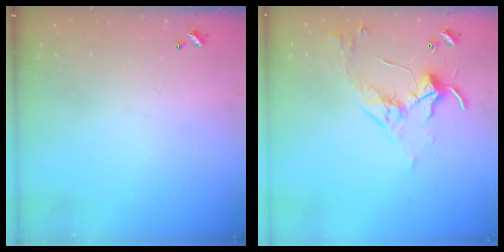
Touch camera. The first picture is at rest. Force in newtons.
{"total": 3.3, "press": 3.2, "slide": 0.7}